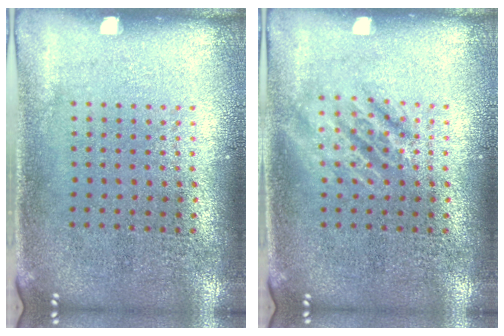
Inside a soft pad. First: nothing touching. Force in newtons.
{"total": 2.0, "press": 2.0, "slide": 0.3}